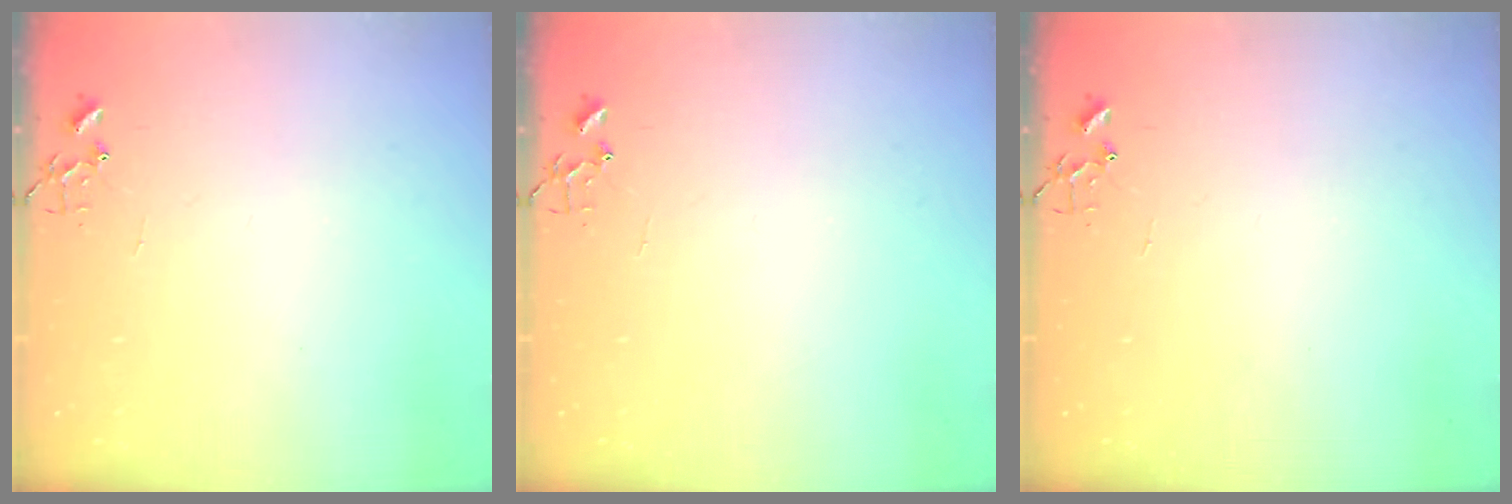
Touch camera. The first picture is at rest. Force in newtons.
{"total": 0.0}
{"total": 0.0}